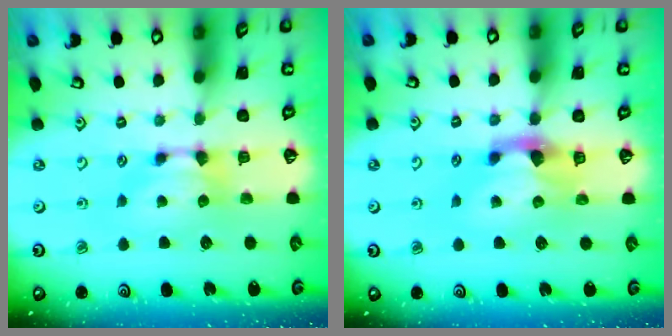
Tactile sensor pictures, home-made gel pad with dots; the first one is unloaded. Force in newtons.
{"total": 2.3, "press": 2.1, "slide": 0.8}